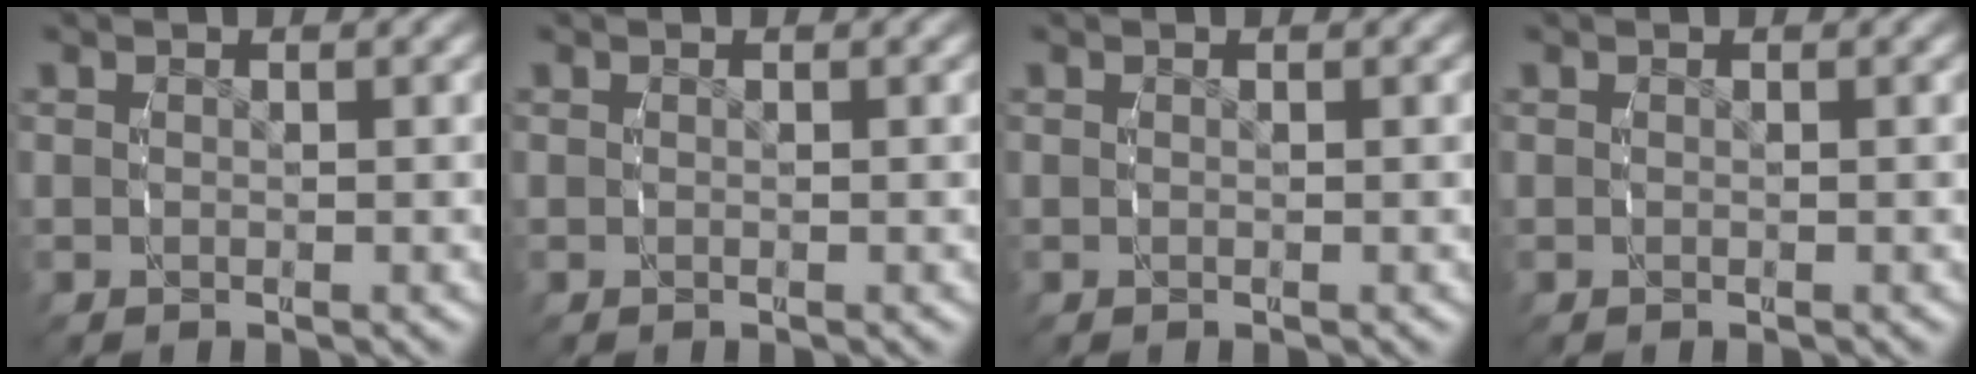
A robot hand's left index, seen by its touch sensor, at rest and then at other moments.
{"total": 0.0}
{"total": 0.0}
{"total": 0.0}